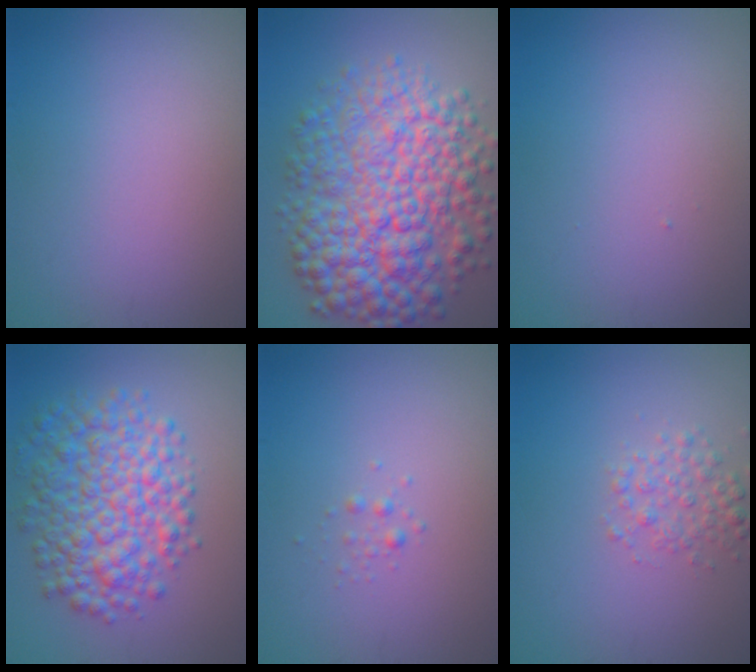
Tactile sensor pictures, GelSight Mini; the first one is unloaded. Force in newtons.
{"total": 11.2, "press": 11.2, "slide": 0.2}
{"total": 0.0}
{"total": 7.4, "press": 7.4, "slide": 0.1}
{"total": 0.7, "press": 0.7, "slide": 0.0}
{"total": 2.4, "press": 2.4, "slide": 0.1}